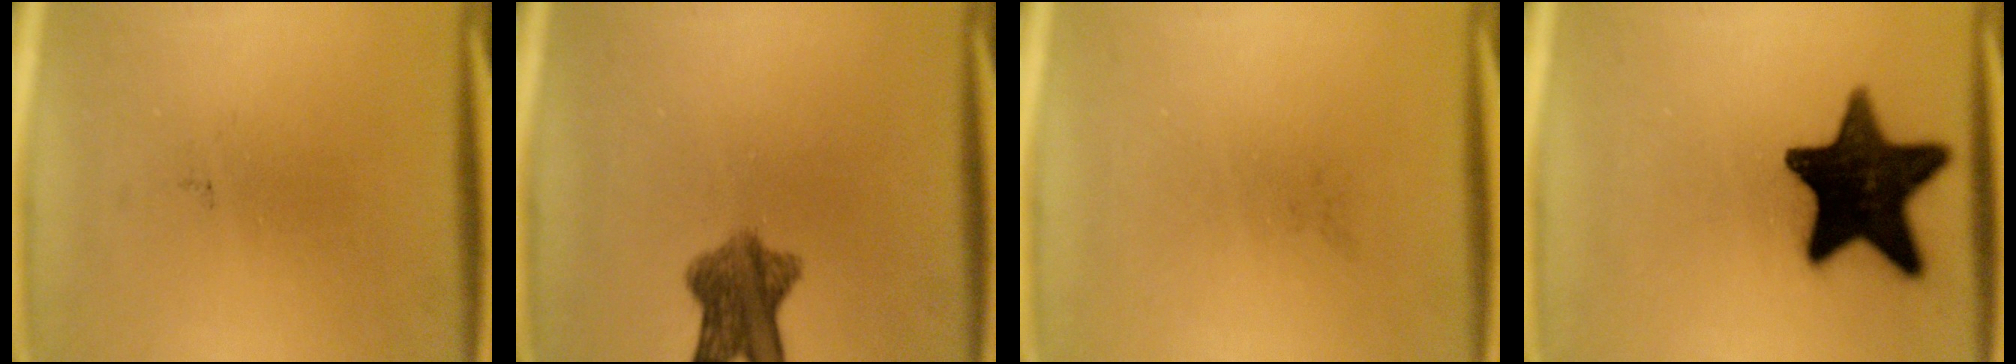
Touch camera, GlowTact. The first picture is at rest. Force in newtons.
{"total": 7.3}
{"total": 0.0}
{"total": 17.8}